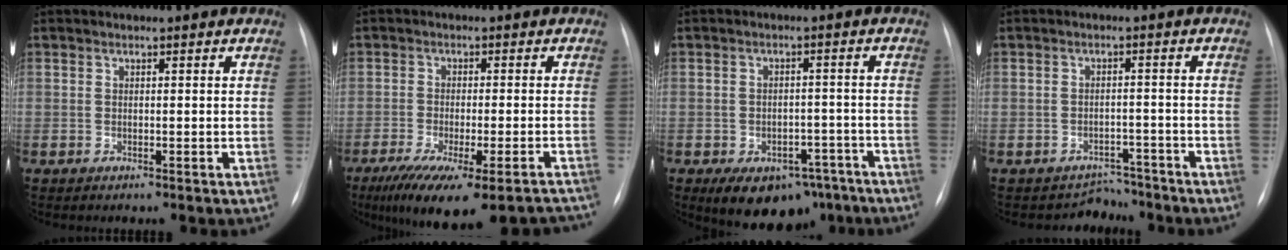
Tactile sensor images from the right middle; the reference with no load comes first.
{"total": 18.0, "force": [-14.5, 3.6, 10.0], "torque": [-0.126, -0.018, -0.198]}
{"total": 12.0, "force": [-8.0, 7.1, 5.3], "torque": [-0.067, 0.016, -0.107]}
{"total": 3.6, "force": [-3.1, 1.6, -1.0], "torque": [0.014, 0.024, -0.041]}